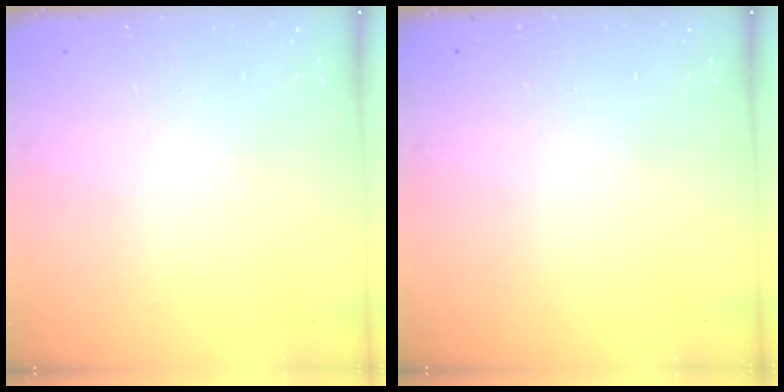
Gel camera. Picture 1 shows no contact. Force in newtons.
{"total": 0.0}